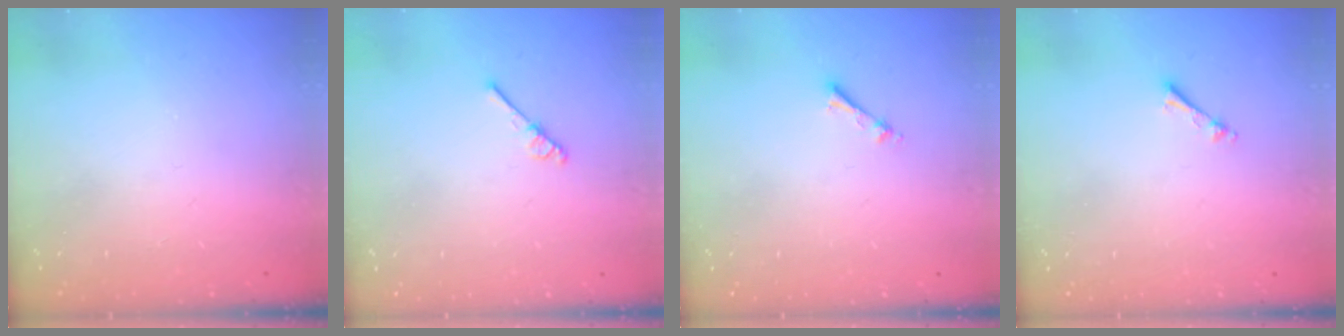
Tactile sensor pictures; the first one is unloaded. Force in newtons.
{"total": 2.9, "press": 2.9, "slide": 0.3}
{"total": 2.7, "press": 2.7, "slide": 0.3}
{"total": 1.3, "press": 1.3, "slide": 0.3}